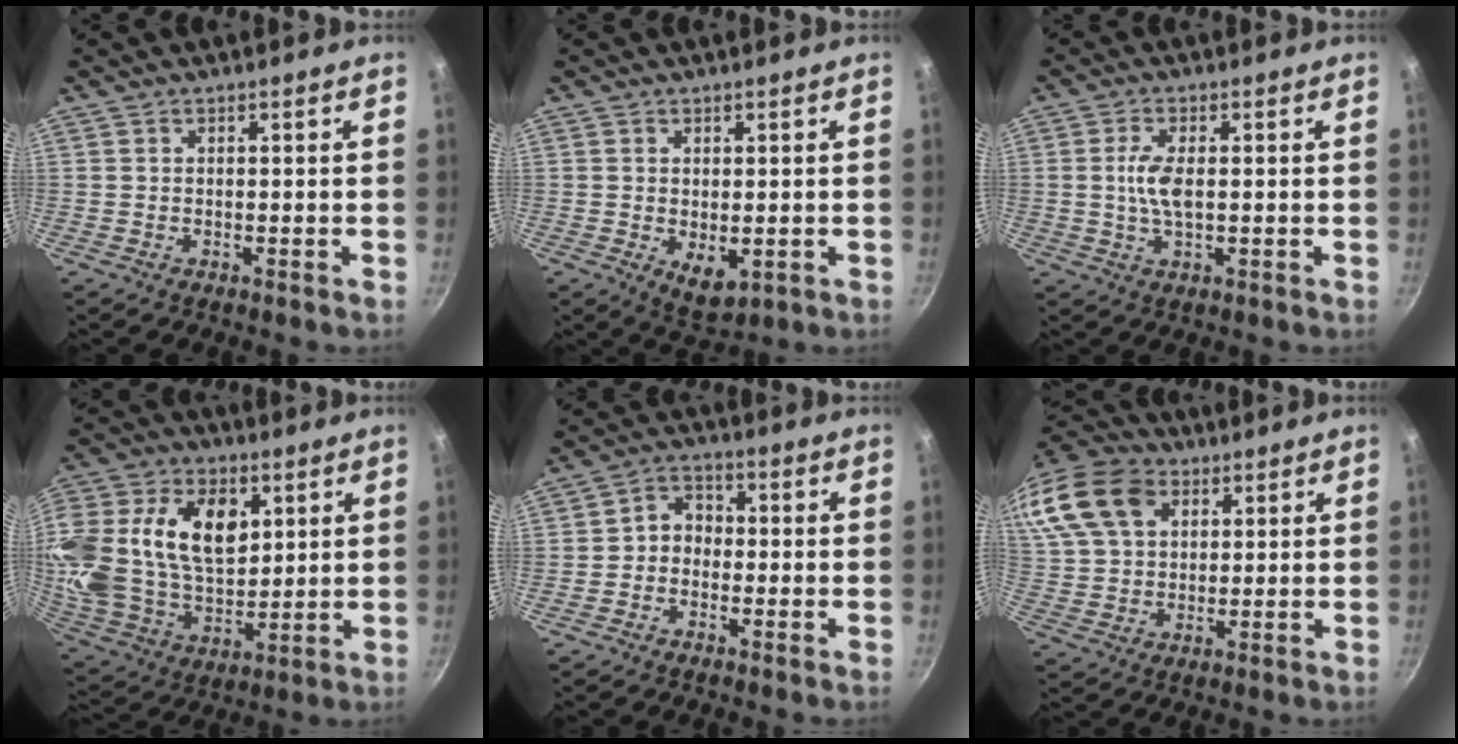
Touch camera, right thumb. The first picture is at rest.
{"total": 5.2, "force": [-0.6, 3.0, 4.2], "torque": [-0.057, -0.014, 0.001]}
{"total": 5.3, "force": [0.3, 2.2, 4.8], "torque": [-0.101, 0.001, 0.002]}
{"total": 28.2, "force": [7.9, 18.8, 19.4], "torque": [-0.415, 0.018, 0.142]}
{"total": 4.4, "force": [-0.9, 3.6, 2.4], "torque": [-0.018, 0.021, -0.030]}
{"total": 21.3, "force": [9.0, 14.9, 12.3], "torque": [-0.270, 0.025, 0.165]}